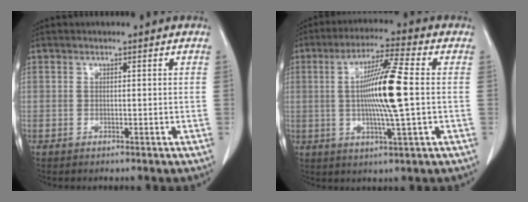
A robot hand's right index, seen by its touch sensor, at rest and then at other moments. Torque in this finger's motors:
{"motor_torque": [0.71, -0.06, 0.41, 0.15]}